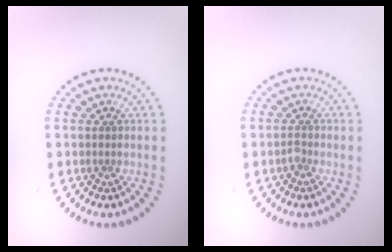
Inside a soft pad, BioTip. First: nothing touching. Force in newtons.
{"total": 0.8, "press": 0.6, "slide": 0.5}